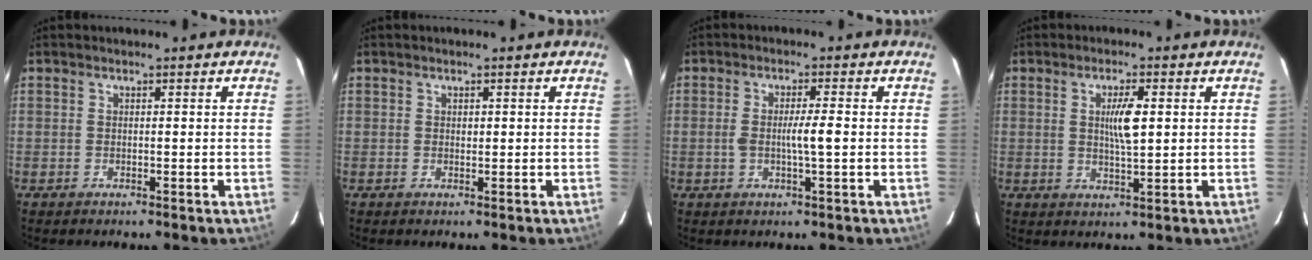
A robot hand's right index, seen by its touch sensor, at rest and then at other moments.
{"total": 0.5, "force": [0.1, 0.4, 0.4], "torque": [-0.007, 0.000, 0.003]}
{"total": 3.9, "force": [-0.4, 0.0, 3.9], "torque": [-0.071, -0.002, -0.006]}
{"total": 4.9, "force": [0.9, 0.7, 4.7], "torque": [-0.085, 0.000, 0.017]}